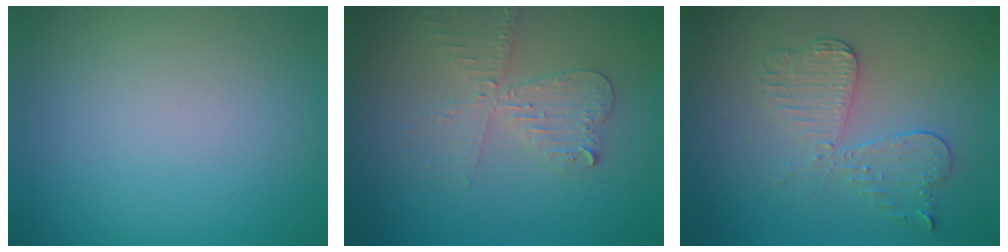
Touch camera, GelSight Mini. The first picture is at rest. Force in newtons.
{"total": 3.5, "press": 3.0, "slide": 1.9}
{"total": 3.9, "press": 3.3, "slide": 2.0}